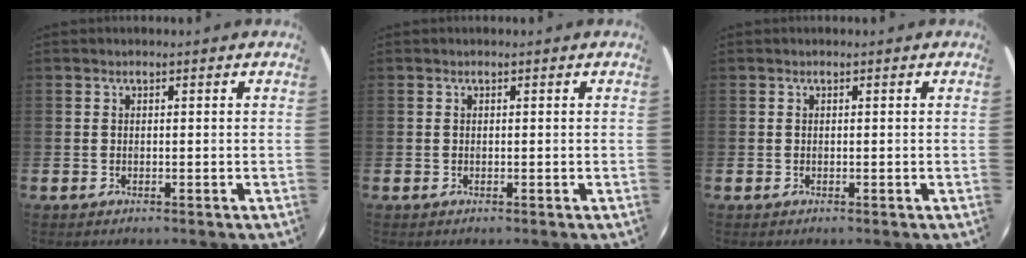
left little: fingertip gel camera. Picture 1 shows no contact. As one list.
[{"total": 0.0}, {"total": 0.0}]